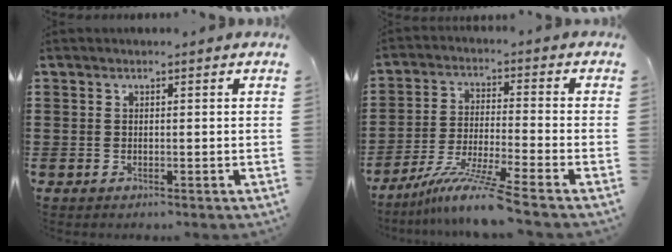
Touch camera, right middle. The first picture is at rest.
{"total": 8.5, "force": [-7.0, -0.7, 4.9], "torque": [-0.093, -0.013, -0.136]}